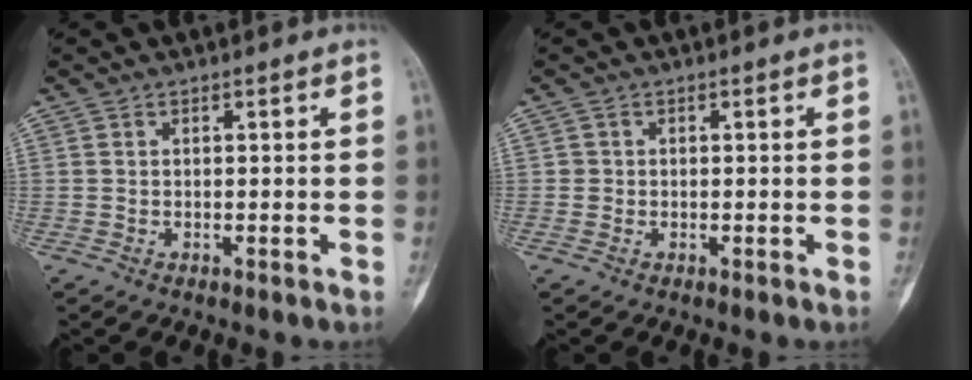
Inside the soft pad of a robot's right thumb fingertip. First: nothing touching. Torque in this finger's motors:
{"motor_torque": [0.29, 0.55, 0.08, 0.10, -0.11]}